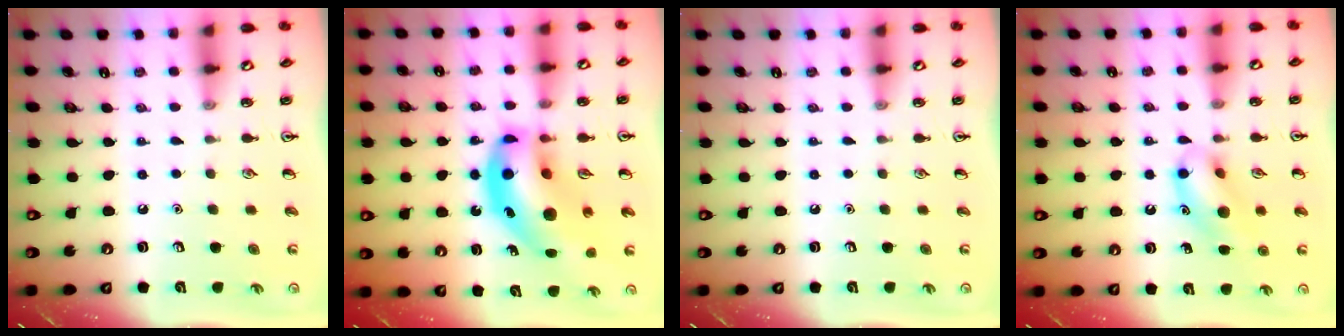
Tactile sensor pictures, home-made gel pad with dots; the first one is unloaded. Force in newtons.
{"total": 18.5, "press": 17.8, "slide": 5.2}
{"total": 0.0}
{"total": 12.2, "press": 11.9, "slide": 2.4}